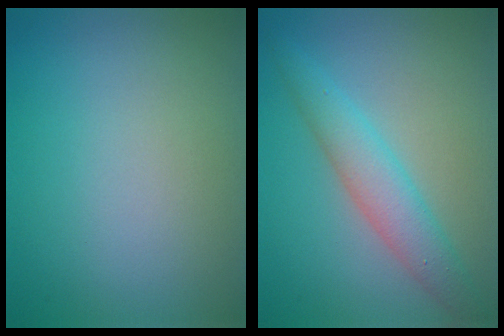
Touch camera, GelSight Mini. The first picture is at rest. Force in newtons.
{"total": 3.6, "press": 3.6, "slide": 0.0}